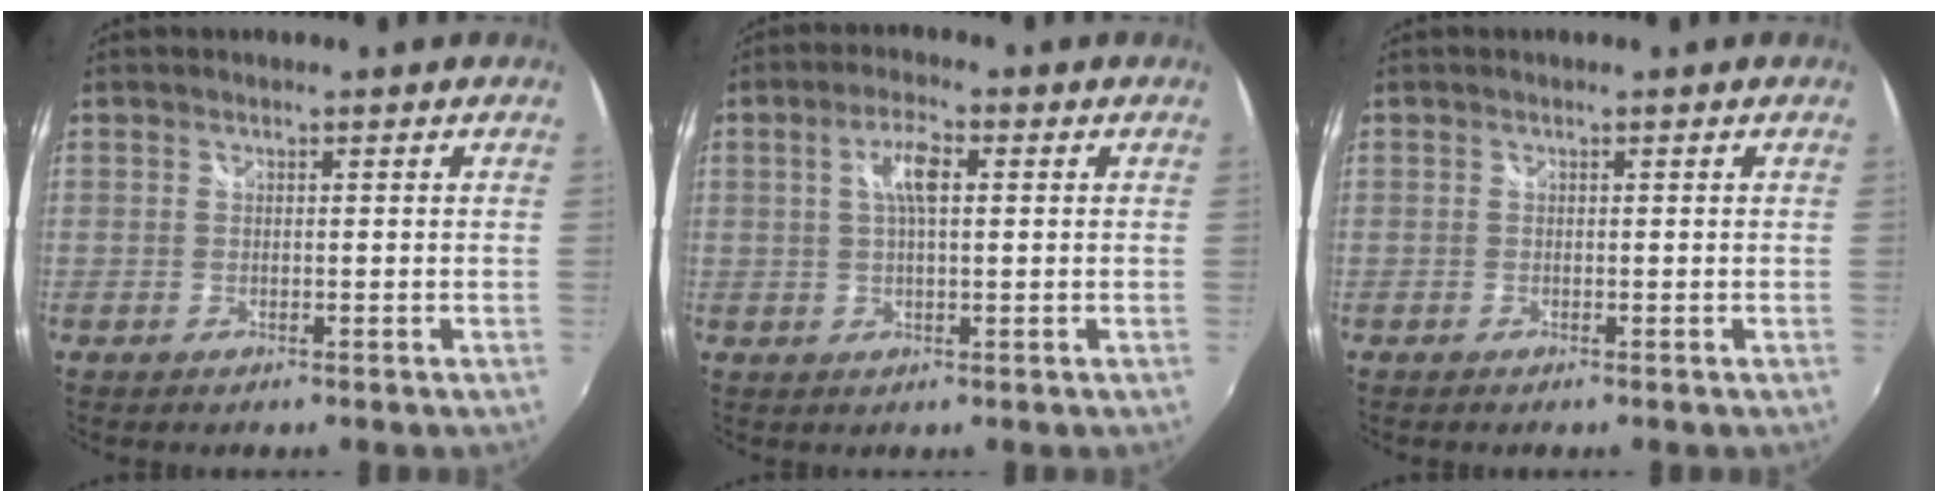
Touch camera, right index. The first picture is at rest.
{"total": 5.1, "force": [1.2, 1.7, 4.7], "torque": [-0.087, 0.010, 0.022]}
{"total": 0.0}